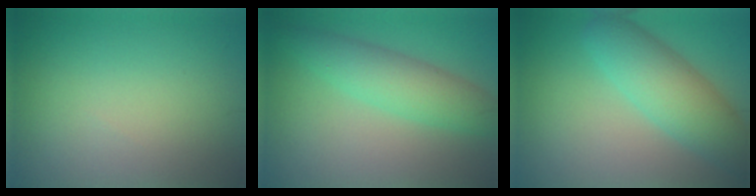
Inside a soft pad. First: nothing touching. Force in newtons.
{"total": 4.5, "press": 4.5, "slide": 0.1}
{"total": 5.8, "press": 5.8, "slide": 0.2}